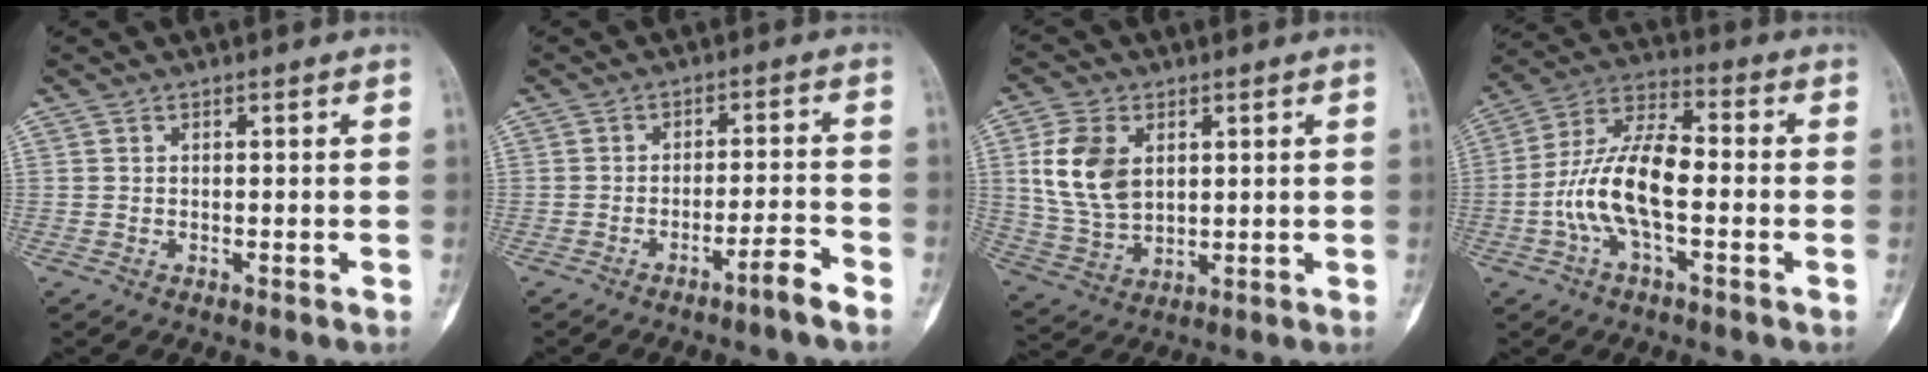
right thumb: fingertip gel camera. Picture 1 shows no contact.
{"total": 4.6, "force": [-3.3, -0.2, 3.1], "torque": [-0.059, 0.028, -0.054]}
{"total": 11.5, "force": [2.9, 7.6, 8.1], "torque": [-0.151, -0.009, 0.066]}
{"total": 13.1, "force": [-2.5, 5.2, 11.8], "torque": [-0.239, 0.042, -0.052]}